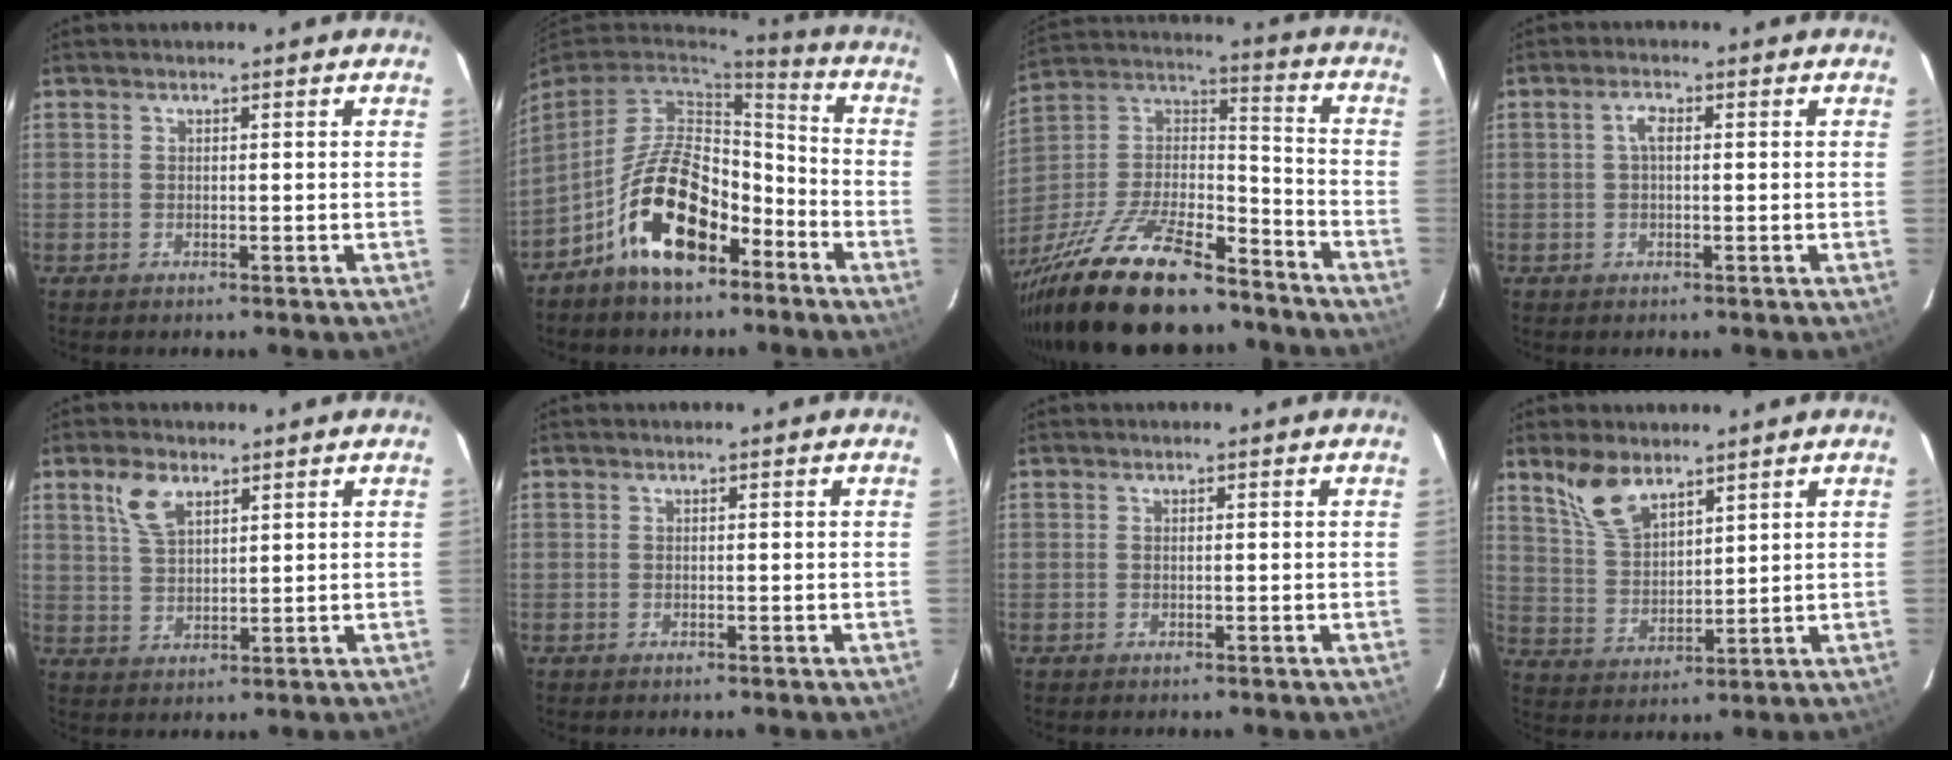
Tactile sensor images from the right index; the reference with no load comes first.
{"total": 15.2, "force": [-8.7, 7.2, 10.2], "torque": [-0.193, 0.017, -0.144]}
{"total": 27.7, "force": [-20.7, 8.9, 16.1], "torque": [-0.327, -0.014, -0.336]}
{"total": 2.1, "force": [0.2, 0.9, 1.9], "torque": [-0.041, 0.008, 0.004]}
{"total": 5.8, "force": [3.4, 2.9, 3.7], "torque": [-0.077, 0.009, 0.070]}
{"total": 0.0}
{"total": 0.0}
{"total": 8.5, "force": [6.2, 3.7, 4.6], "torque": [-0.086, 0.009, 0.133]}